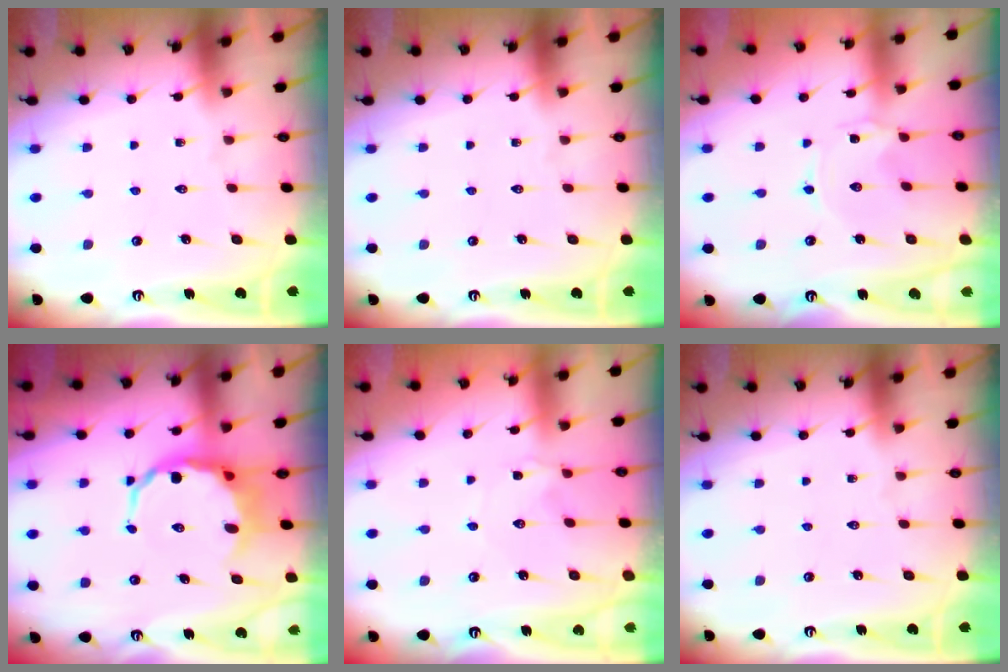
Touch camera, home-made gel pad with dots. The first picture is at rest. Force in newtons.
{"total": 0.0}
{"total": 0.0}
{"total": 8.3, "press": 7.9, "slide": 2.5}
{"total": 1.5, "press": 1.4, "slide": 0.2}
{"total": 0.0}